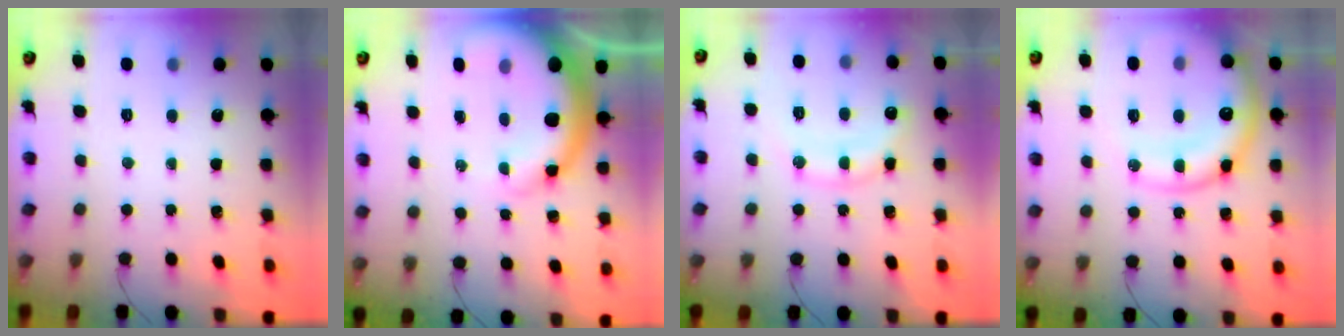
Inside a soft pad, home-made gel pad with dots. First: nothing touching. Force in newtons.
{"total": 14.7, "press": 14.3, "slide": 3.4}
{"total": 14.4, "press": 14.4, "slide": 0.6}
{"total": 17.9, "press": 17.6, "slide": 3.1}